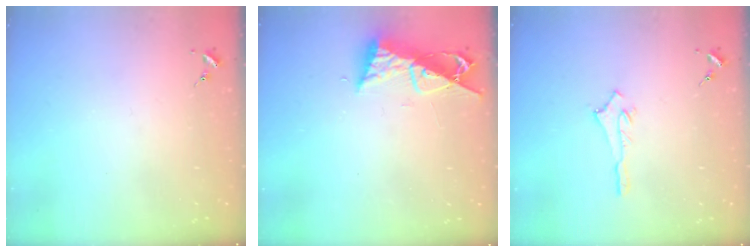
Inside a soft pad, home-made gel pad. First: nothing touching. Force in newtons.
{"total": 9.8, "press": 9.8, "slide": 0.8}
{"total": 2.6, "press": 2.5, "slide": 0.4}